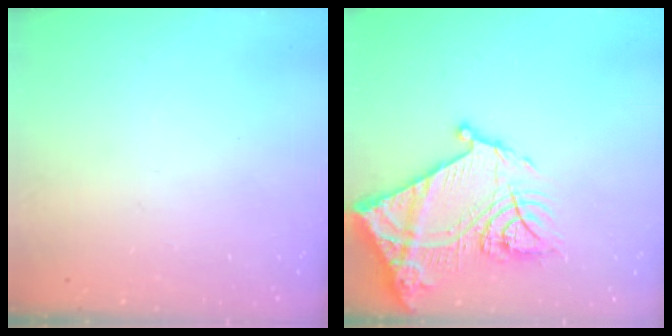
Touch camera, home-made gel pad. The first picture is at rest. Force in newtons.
{"total": 22.6, "press": 22.5, "slide": 2.0}